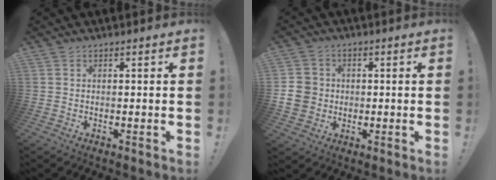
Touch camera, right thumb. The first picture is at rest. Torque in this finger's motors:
{"motor_torque": [-0.16, -0.03, -0.17, 0.49, -0.05]}